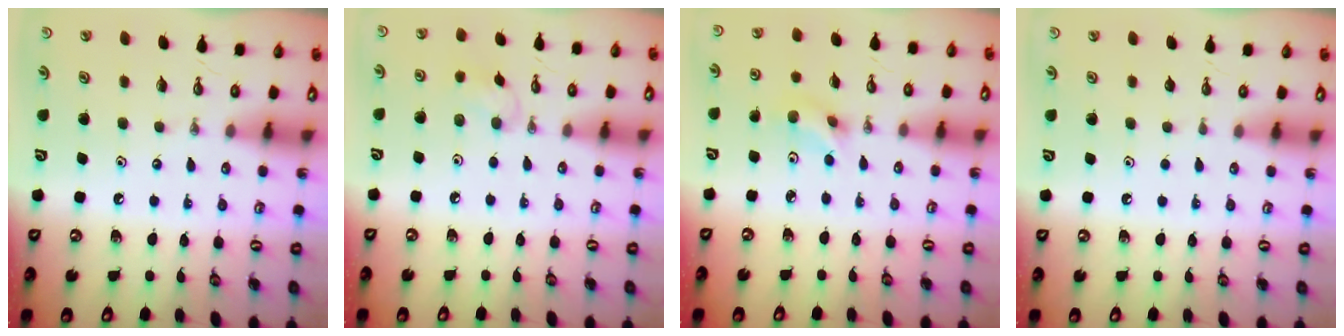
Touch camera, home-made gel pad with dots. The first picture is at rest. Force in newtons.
{"total": 6.1, "press": 5.9, "slide": 1.6}
{"total": 5.4, "press": 5.4, "slide": 0.9}
{"total": 0.9, "press": 0.1, "slide": 0.9}